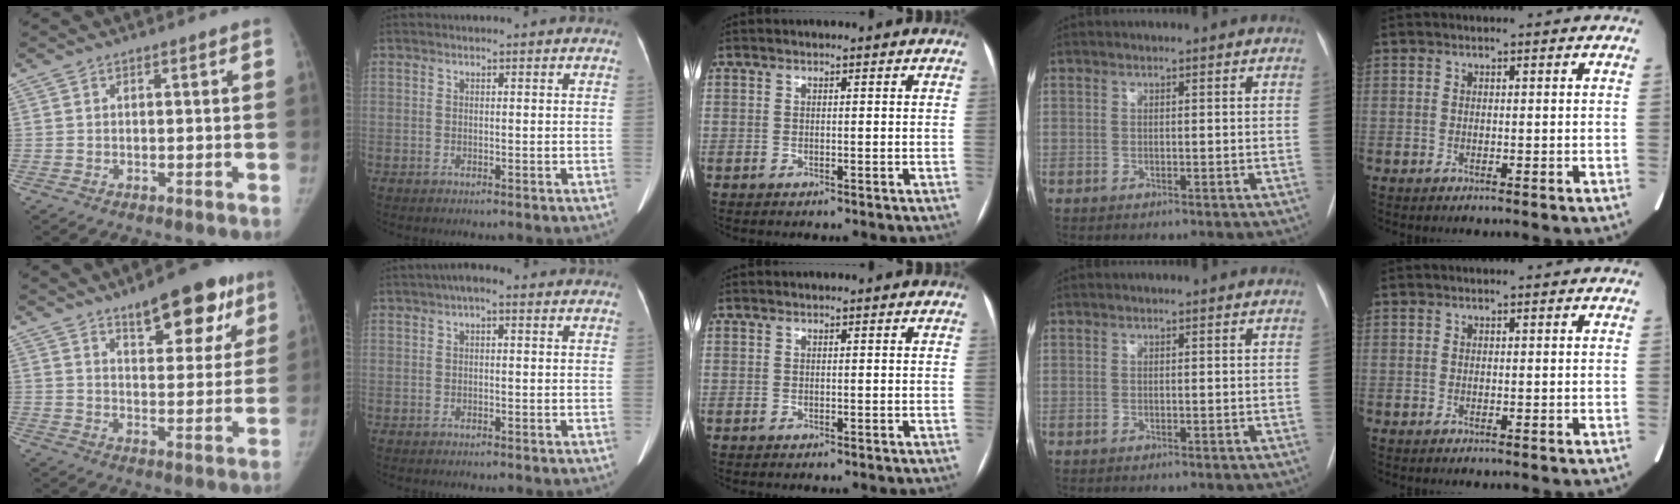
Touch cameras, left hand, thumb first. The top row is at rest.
{"thumb": {"total": 15.4, "force": [9.5, 6.1, 10.5], "torque": [-0.091, -0.037, 0.134]}, "index": {"total": 2.1, "force": [0.7, 0.8, 1.8], "torque": [-0.025, 0.010, 0.005]}}